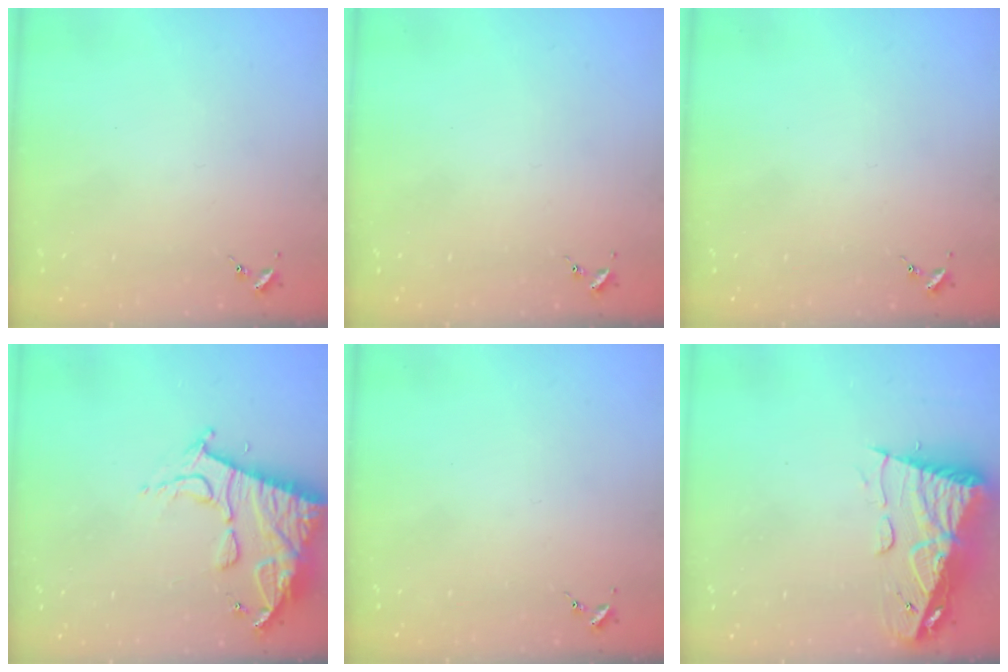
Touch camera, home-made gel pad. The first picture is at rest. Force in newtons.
{"total": 0.0}
{"total": 0.0}
{"total": 15.1, "press": 15.0, "slide": 1.6}
{"total": 0.0}
{"total": 13.7, "press": 13.6, "slide": 1.5}